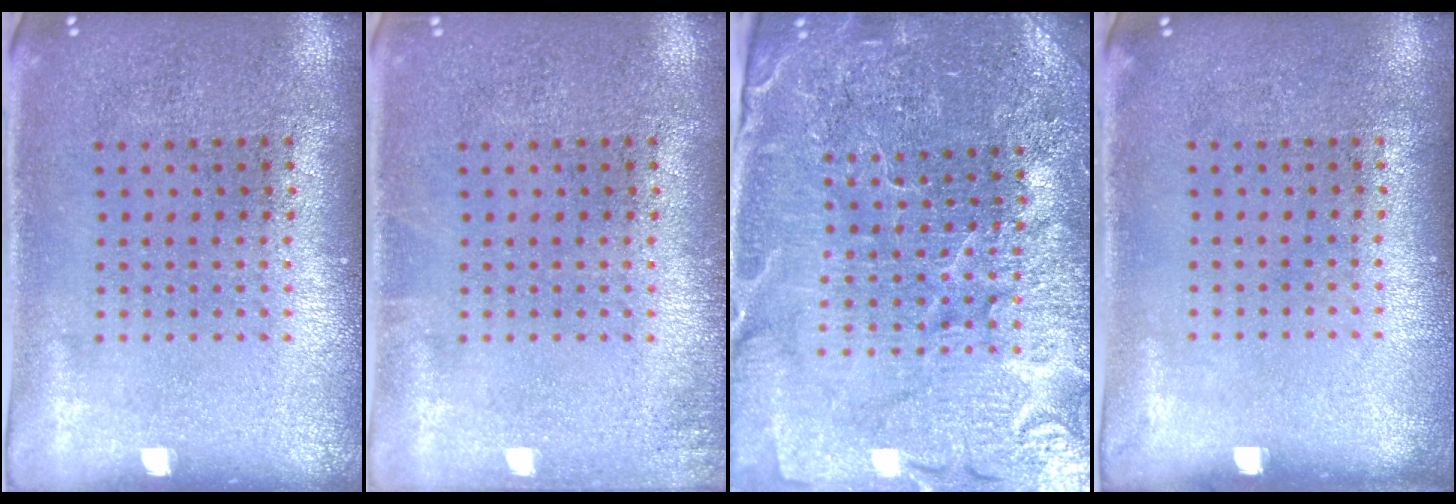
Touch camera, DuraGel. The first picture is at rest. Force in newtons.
{"total": 0.8, "press": 0.8, "slide": 0.1}
{"total": 5.0, "press": 4.7, "slide": 1.8}
{"total": 0.0}